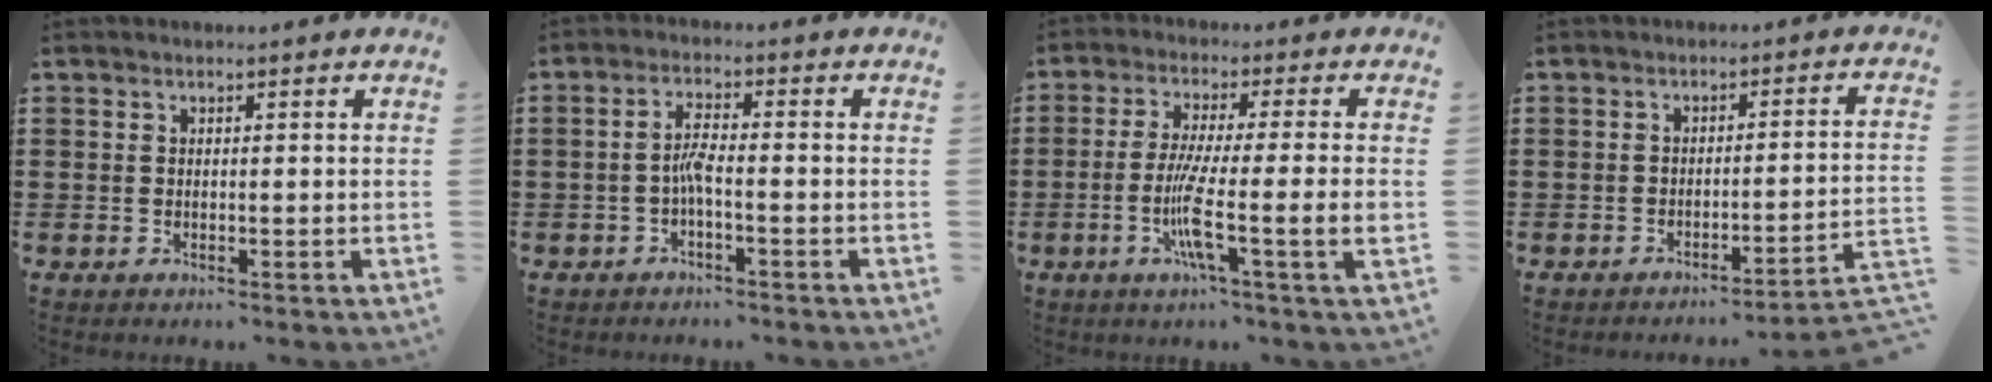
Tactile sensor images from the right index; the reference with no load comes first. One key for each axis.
{"total": 3.1, "fx": -1.1, "fy": 0.5, "fz": 2.9, "tx": -0.063, "ty": 0.000, "tz": -0.025}
{"total": 9.9, "fx": -2.1, "fy": 0.4, "fz": 9.7, "tx": -0.195, "ty": -0.017, "tz": -0.046}
{"total": 3.0, "fx": -2.5, "fy": -0.5, "fz": 1.6, "tx": -0.033, "ty": -0.011, "tz": -0.053}